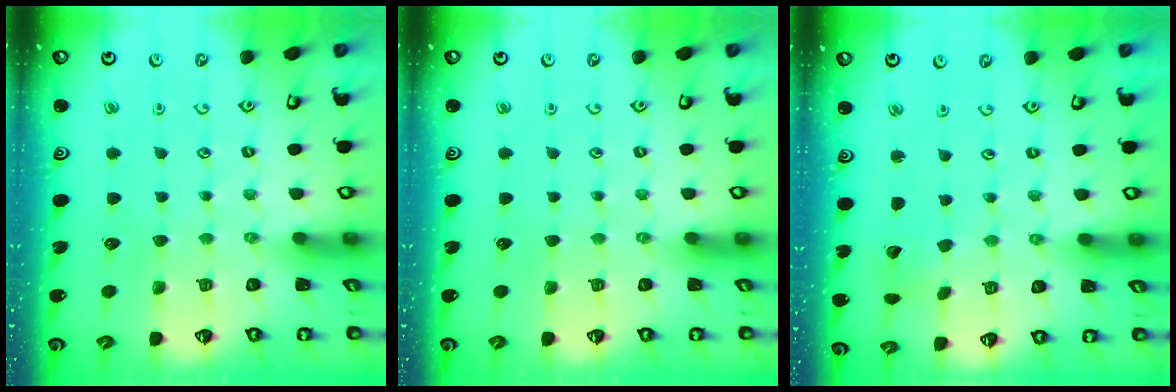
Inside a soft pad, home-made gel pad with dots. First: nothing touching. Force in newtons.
{"total": 0.0}
{"total": 2.6, "press": 2.6, "slide": 0.1}